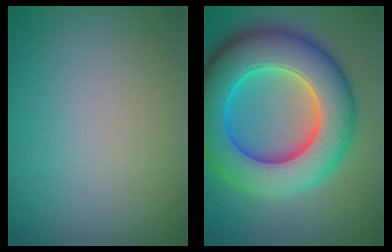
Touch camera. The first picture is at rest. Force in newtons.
{"total": 11.9, "press": 11.9, "slide": 0.4}